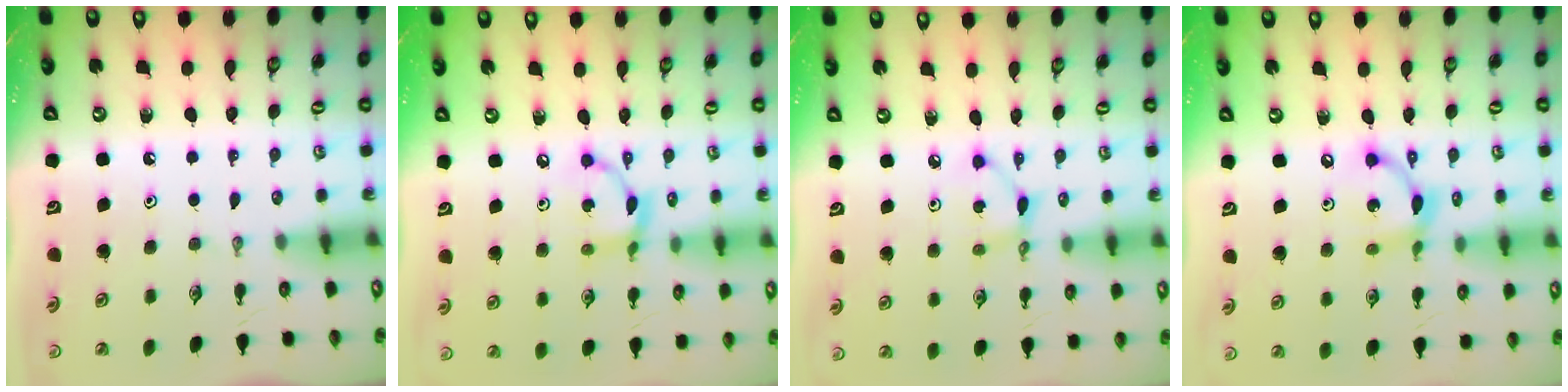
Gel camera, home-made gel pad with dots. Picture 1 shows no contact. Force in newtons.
{"total": 8.5, "press": 8.5, "slide": 0.4}
{"total": 4.2, "press": 4.2, "slide": 0.1}
{"total": 10.8, "press": 10.8, "slide": 0.8}